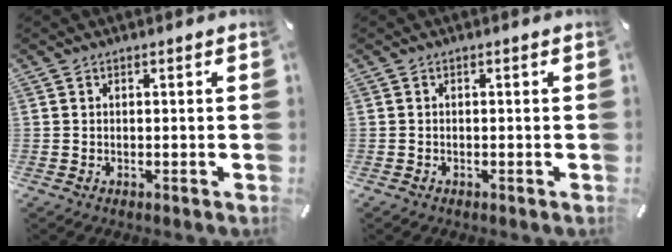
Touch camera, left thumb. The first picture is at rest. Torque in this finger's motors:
{"motor_torque": [-0.08, -0.08, 0.12, 0.12, -0.01]}